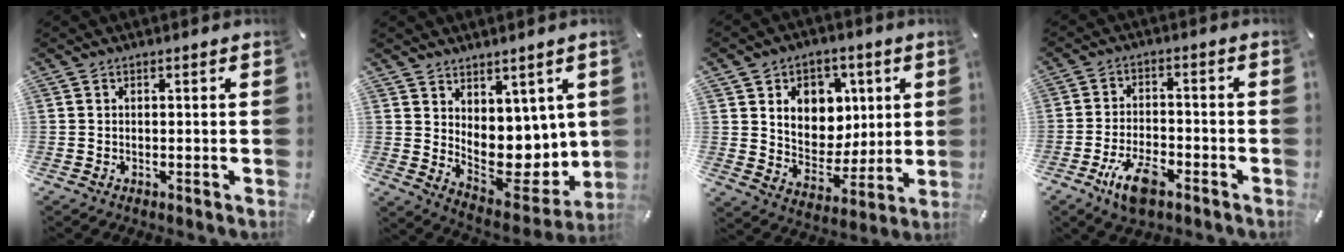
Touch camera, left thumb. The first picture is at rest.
{"total": 9.1, "force": [3.2, 7.1, 4.6], "torque": [-0.054, -0.051, 0.078]}
{"total": 10.6, "force": [3.7, 9.4, 3.3], "torque": [-0.051, -0.026, 0.072]}
{"total": 8.9, "force": [-5.1, 4.2, 6.1], "torque": [-0.127, 0.016, -0.093]}